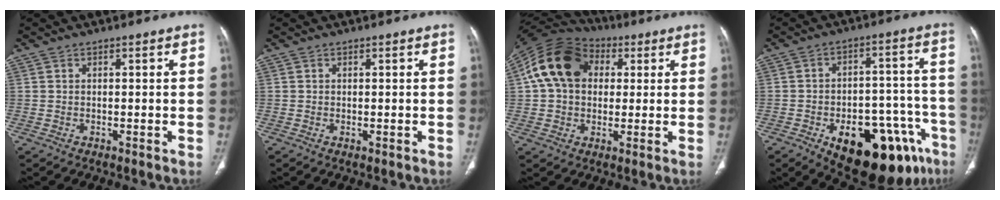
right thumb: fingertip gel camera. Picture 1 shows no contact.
{"total": 0.0}
{"total": 16.3, "force": [3.6, 12.1, 10.2], "torque": [-0.180, 0.025, 0.056]}
{"total": 22.6, "force": [-11.4, 10.9, 16.2], "torque": [-0.156, 0.064, -0.144]}